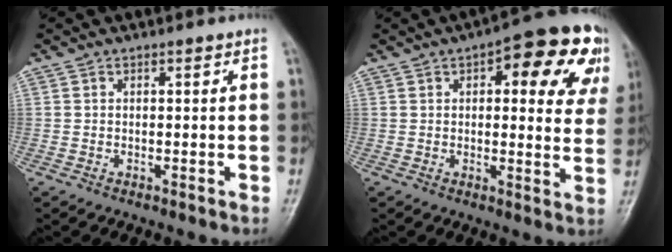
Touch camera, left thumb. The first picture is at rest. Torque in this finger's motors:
{"motor_torque": [0.54, 0.59, 0.52, -0.13, 0.13]}